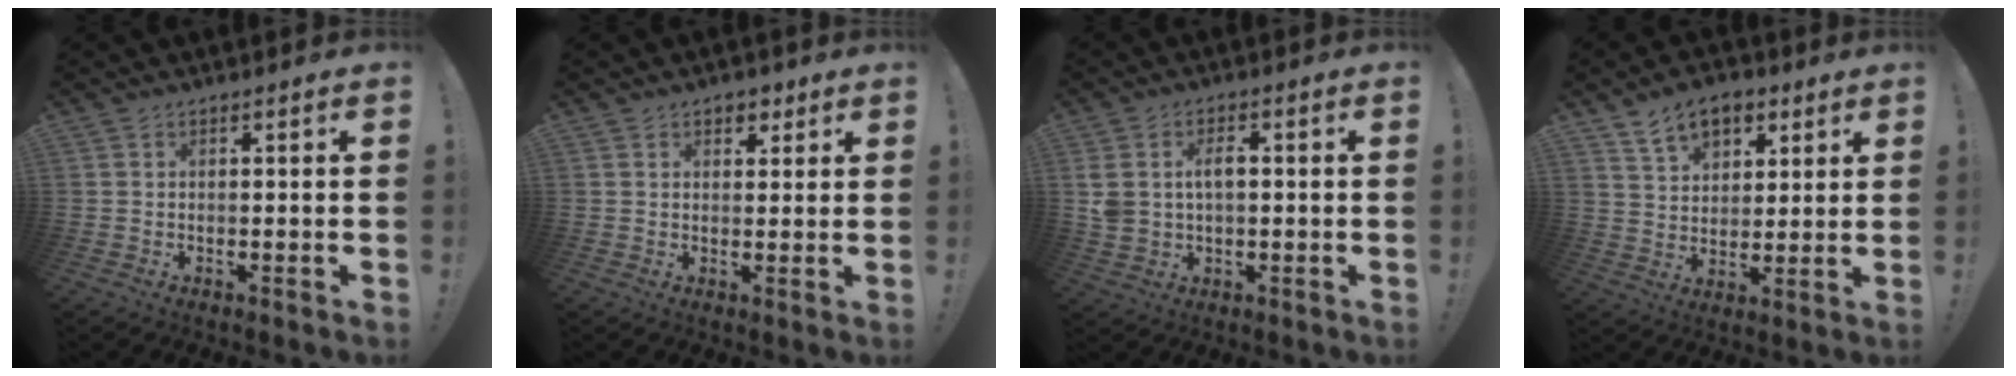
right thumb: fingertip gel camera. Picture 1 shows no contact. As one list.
[{"total": 3.6, "force": [1.9, 2.8, 1.3], "torque": [-0.003, -0.006, 0.030]}, {"total": 6.1, "force": [1.0, 4.1, 4.4], "torque": [-0.074, 0.005, 0.018]}, {"total": 11.1, "force": [6.4, 7.3, 5.4], "torque": [-0.071, -0.031, 0.121]}]